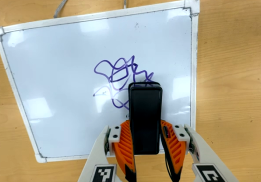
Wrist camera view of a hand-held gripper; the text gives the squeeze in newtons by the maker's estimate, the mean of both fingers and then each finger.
{"total": 4.8, "left": 3.4, "right": 6.2}